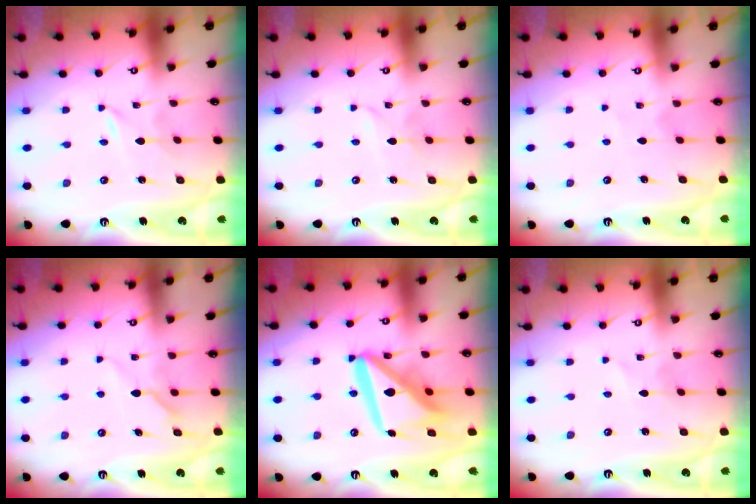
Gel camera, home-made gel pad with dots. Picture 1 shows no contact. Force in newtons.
{"total": 2.1, "press": 2.1, "slide": 0.2}
{"total": 2.8, "press": 2.7, "slide": 0.3}
{"total": 6.6, "press": 6.6, "slide": 0.6}
{"total": 17.6, "press": 17.5, "slide": 2.2}
{"total": 0.7, "press": 0.7, "slide": 0.0}